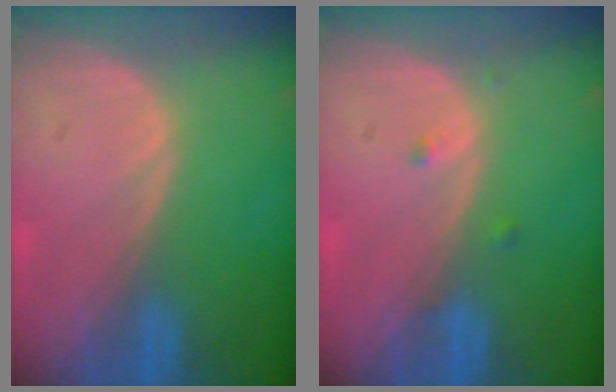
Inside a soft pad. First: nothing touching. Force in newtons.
{"total": 1.1, "press": 1.1, "slide": 0.1}